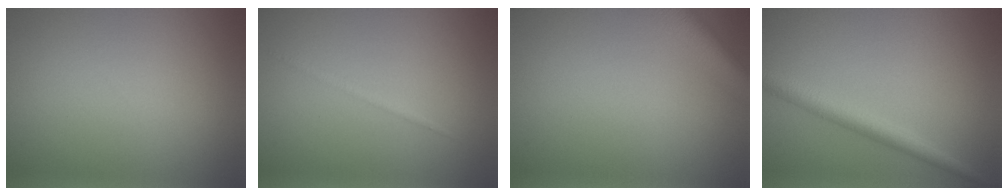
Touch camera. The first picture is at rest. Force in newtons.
{"total": 0.9, "press": 0.9, "slide": 0.1}
{"total": 4.5, "press": 4.5, "slide": 0.2}
{"total": 3.0, "press": 3.0, "slide": 0.1}